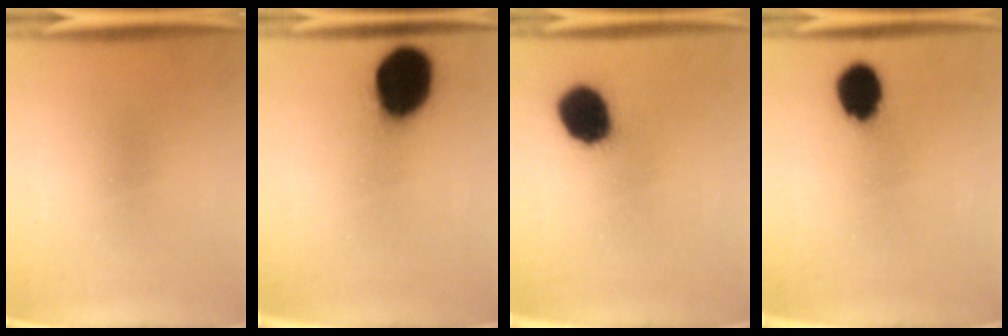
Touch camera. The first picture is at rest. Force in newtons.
{"total": 17.9}
{"total": 13.4}
{"total": 9.4}